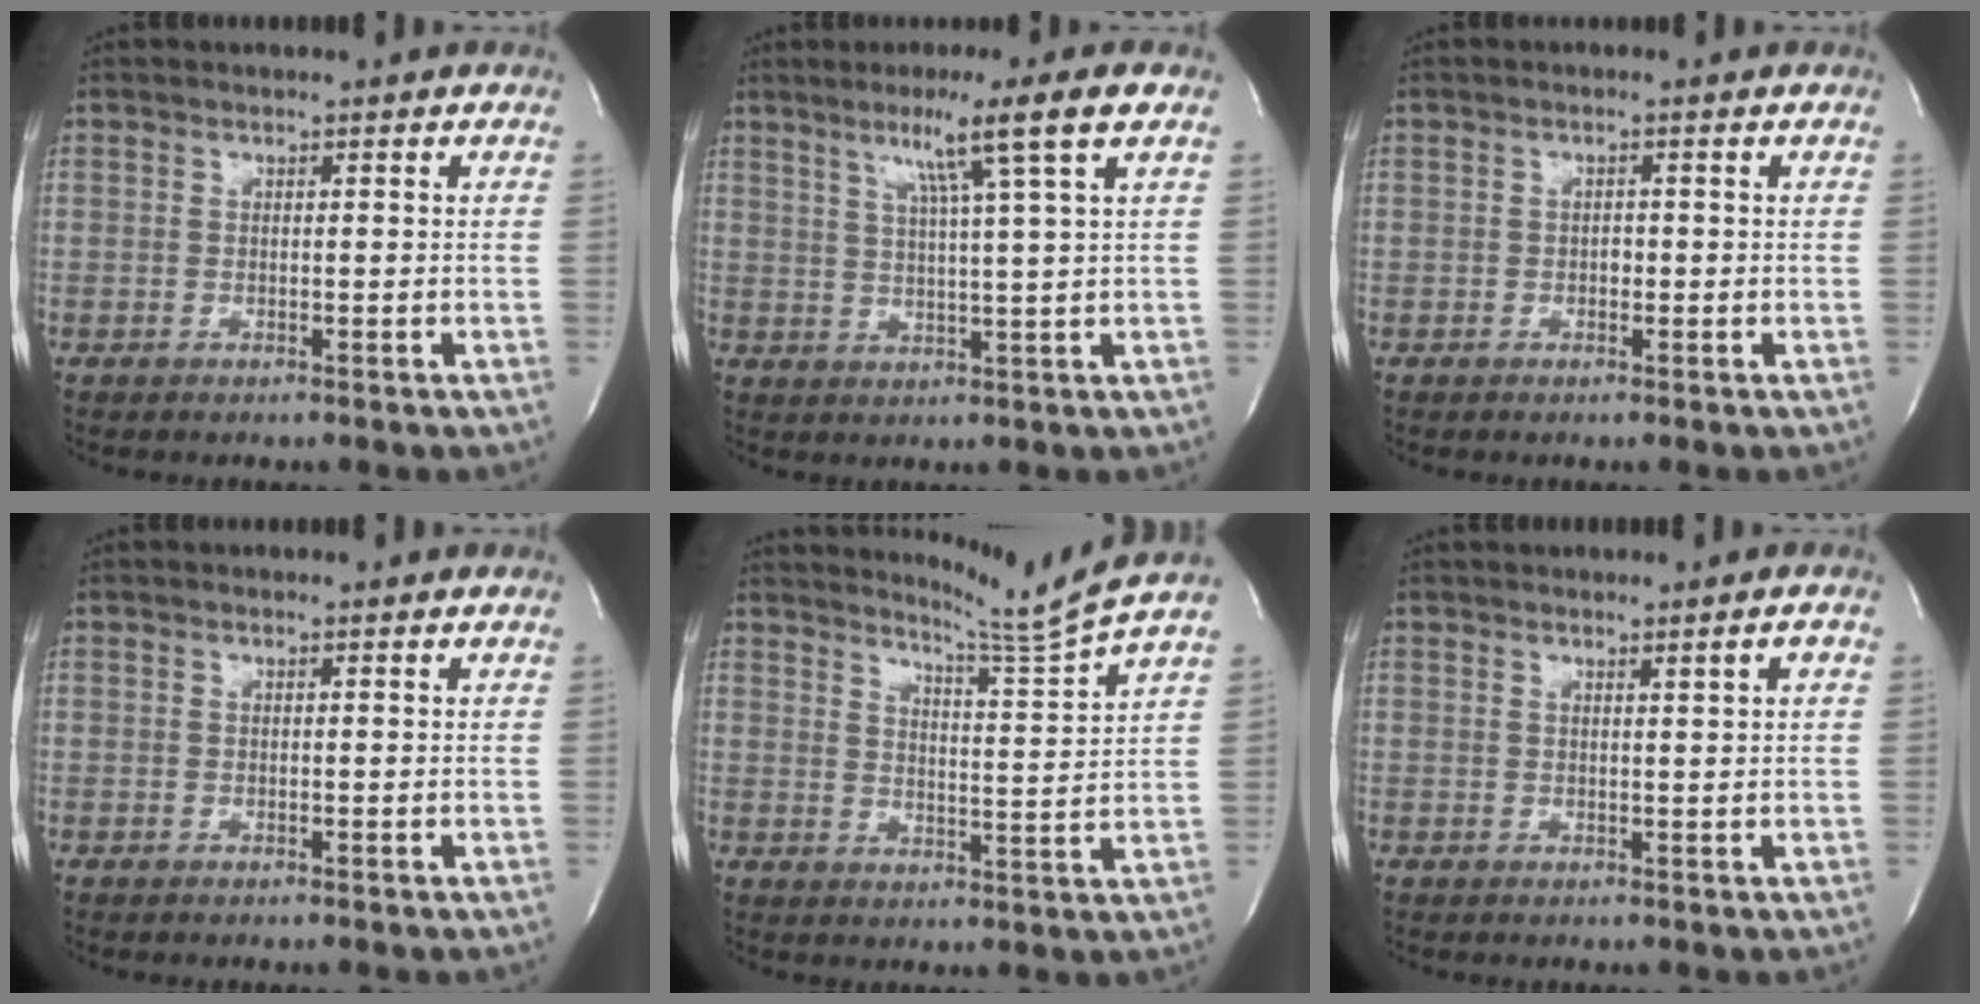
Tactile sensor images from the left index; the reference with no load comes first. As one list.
[{"total": 8.2, "force": [4.1, -2.0, 6.8], "torque": [-0.117, -0.005, 0.068]}, {"total": 0.9, "force": [-0.4, 0.6, 0.5], "torque": [-0.008, -0.001, -0.009]}, {"total": 0.0}, {"total": 8.0, "force": [7.1, -3.5, 0.9], "torque": [-0.038, -0.077, 0.108]}, {"total": 1.2, "force": [0.5, -0.3, 1.0], "torque": [-0.019, -0.010, 0.009]}]